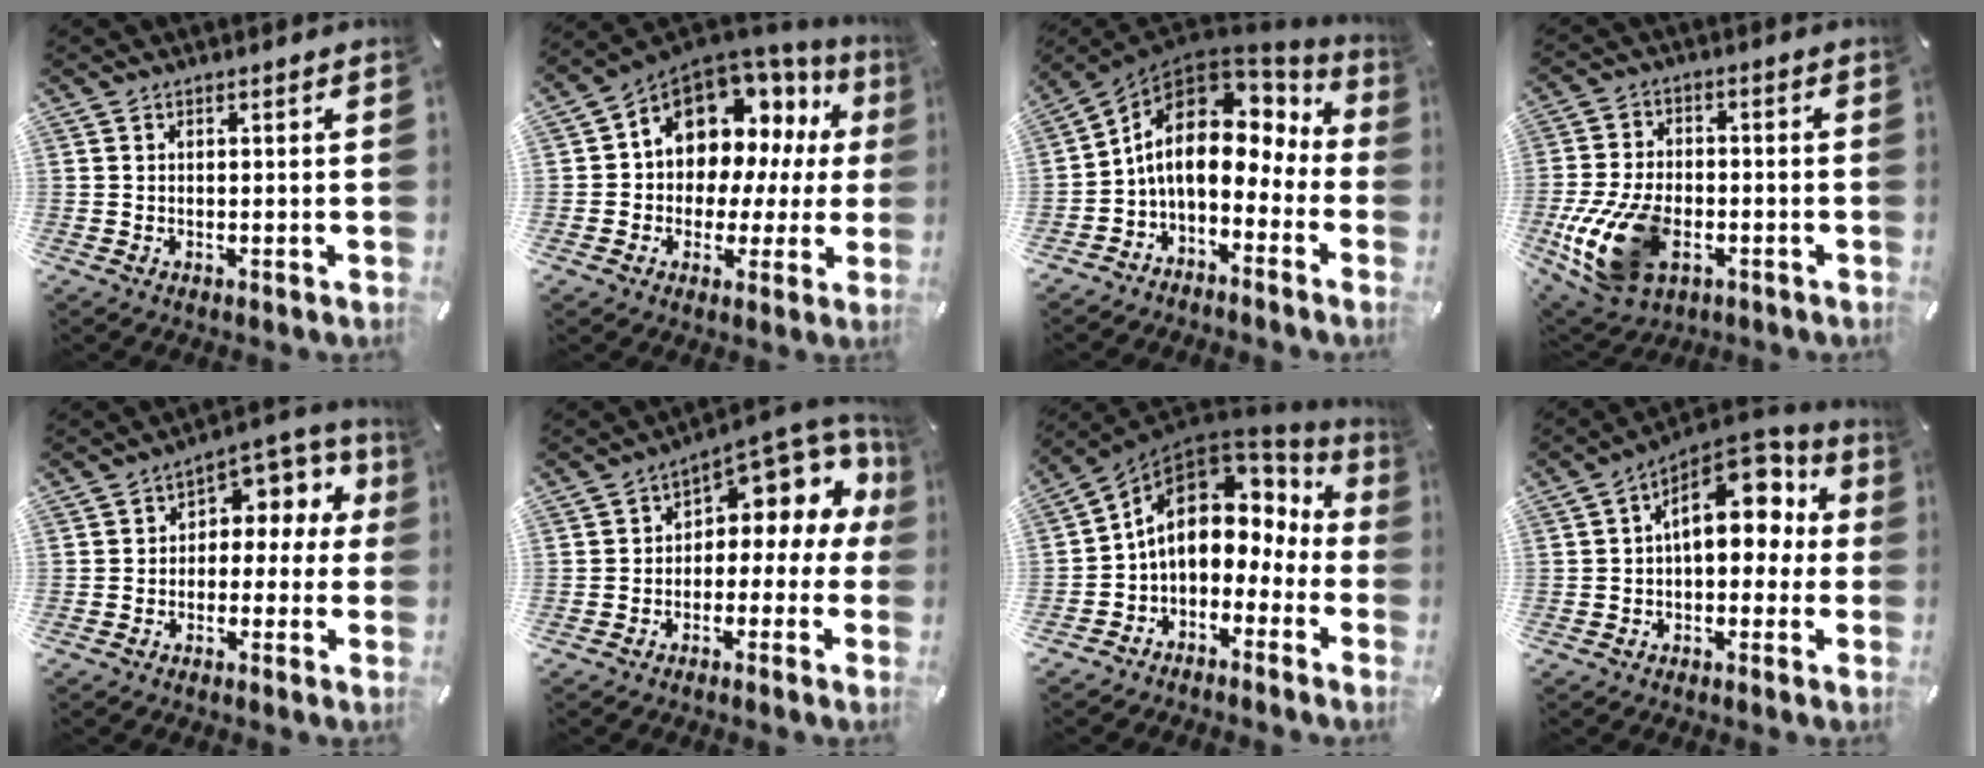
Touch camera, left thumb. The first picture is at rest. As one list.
[{"total": 11.3, "force": [5.7, 8.7, 4.4], "torque": [-0.081, -0.054, 0.107]}, {"total": 12.6, "force": [1.7, 8.1, 9.5], "torque": [-0.173, -0.021, 0.028]}, {"total": 16.7, "force": [-5.1, 10.7, 11.8], "torque": [-0.244, 0.014, -0.082]}, {"total": 7.1, "force": [1.3, 5.4, 4.4], "torque": [-0.060, -0.008, 0.021]}, {"total": 8.4, "force": [5.0, 4.8, 4.9], "torque": [-0.073, -0.046, 0.084]}, {"total": 11.8, "force": [2.6, 8.1, 8.1], "torque": [-0.139, -0.019, 0.042]}, {"total": 15.0, "force": [5.4, 9.1, 10.7], "torque": [-0.146, -0.033, 0.096]}]